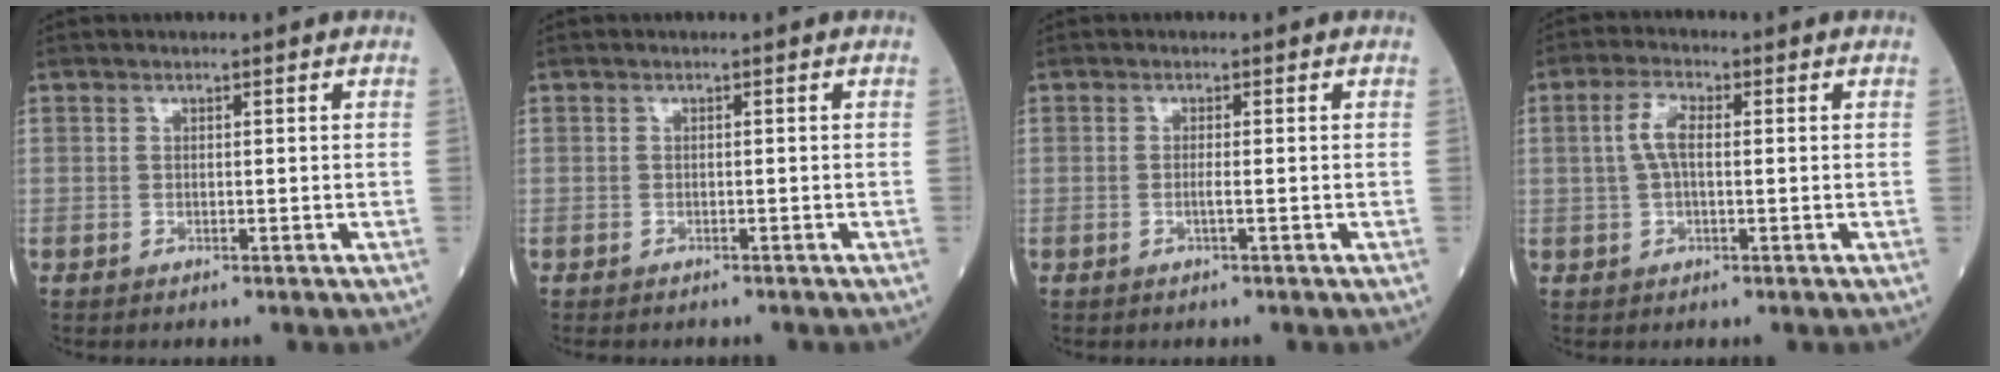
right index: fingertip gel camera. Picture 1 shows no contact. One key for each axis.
{"total": 2.1, "fx": -1.8, "fy": 1.1, "fz": 0.4, "tx": -0.012, "ty": 0.000, "tz": -0.025}
{"total": 1.0, "fx": -0.4, "fy": -0.2, "fz": 0.9, "tx": -0.017, "ty": -0.001, "tz": -0.010}
{"total": 4.1, "fx": 0.4, "fy": 1.5, "fz": 3.8, "tx": -0.087, "ty": 0.013, "tz": 0.009}